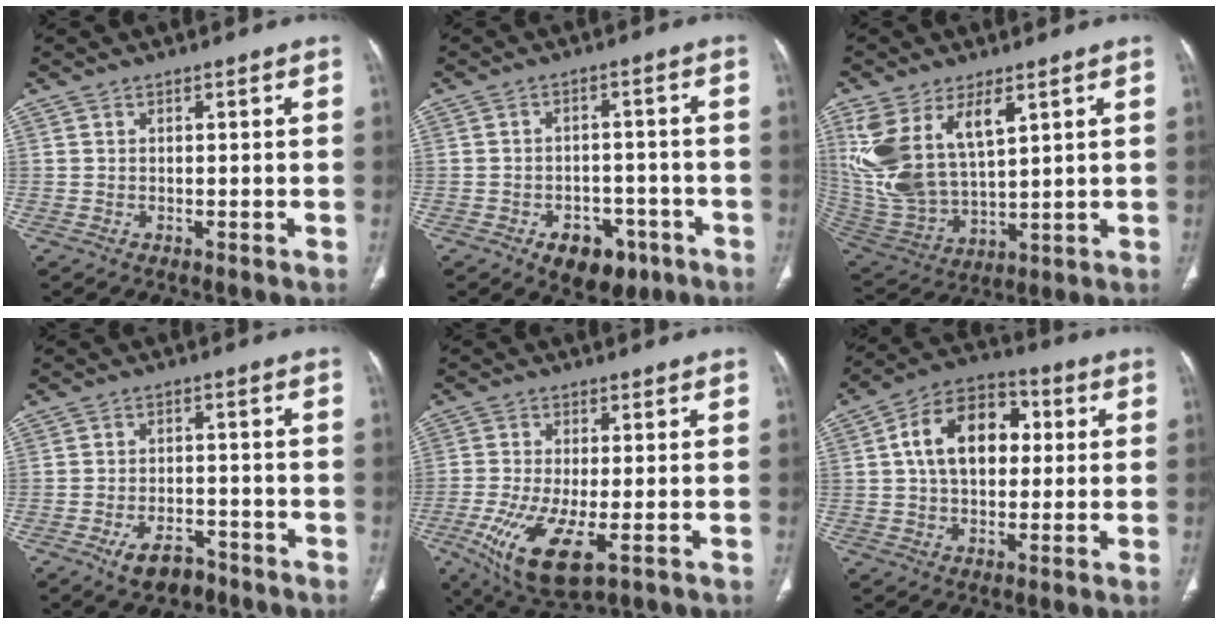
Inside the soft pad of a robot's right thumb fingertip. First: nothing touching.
{"total": 8.8, "force": [-4.7, 5.7, 4.7], "torque": [-0.034, 0.028, -0.059]}
{"total": 16.7, "force": [7.1, 8.4, 12.6], "torque": [-0.249, -0.025, 0.158]}
{"total": 6.2, "force": [-4.1, 3.3, 3.3], "torque": [-0.049, 0.026, -0.062]}
{"total": 12.8, "force": [-4.4, 4.3, 11.2], "torque": [-0.233, -0.020, -0.067]}
{"total": 15.1, "force": [2.6, 10.0, 11.1], "torque": [-0.154, 0.020, 0.033]}